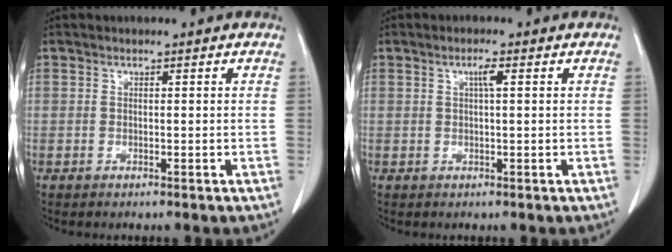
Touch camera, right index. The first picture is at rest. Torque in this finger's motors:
{"motor_torque": [0.09, 0.02, 0.03, 0.01]}